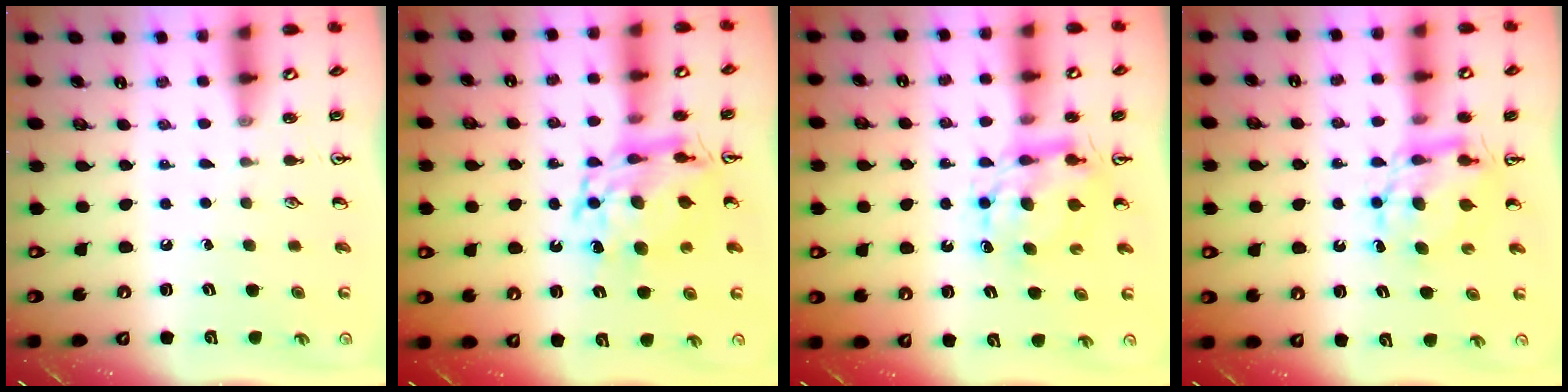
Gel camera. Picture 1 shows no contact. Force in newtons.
{"total": 13.5, "press": 13.4, "slide": 1.4}
{"total": 7.9, "press": 7.9, "slide": 0.6}
{"total": 6.4, "press": 6.4, "slide": 0.1}